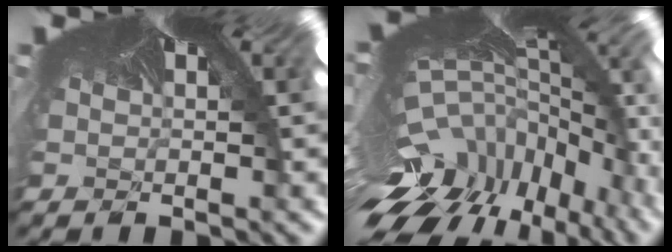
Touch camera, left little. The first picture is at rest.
{"total": 10.7, "force": [-10.1, 2.9, 1.6], "torque": [-0.069, -0.066, -0.121]}